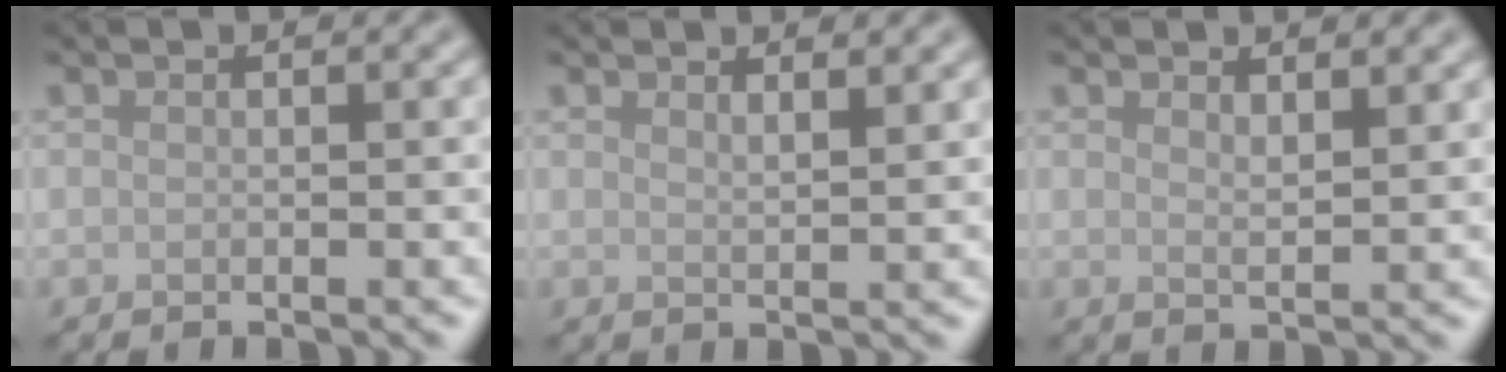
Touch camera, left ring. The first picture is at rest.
{"total": 1.7, "force": [1.4, 0.4, 0.8], "torque": [-0.005, 0.002, 0.022]}
{"total": 1.9, "force": [1.5, 0.4, 1.1], "torque": [-0.015, -0.003, 0.025]}